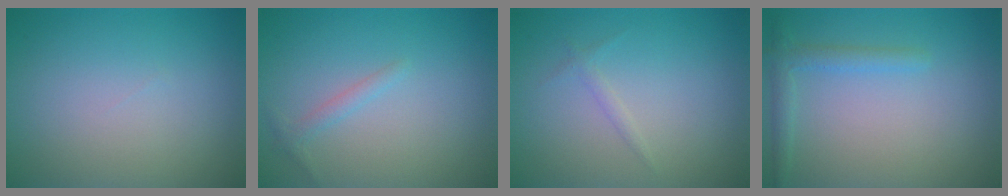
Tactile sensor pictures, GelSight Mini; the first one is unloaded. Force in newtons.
{"total": 1.1, "press": 1.1, "slide": 0.1}
{"total": 0.8, "press": 0.8, "slide": 0.1}
{"total": 1.9, "press": 1.8, "slide": 0.2}